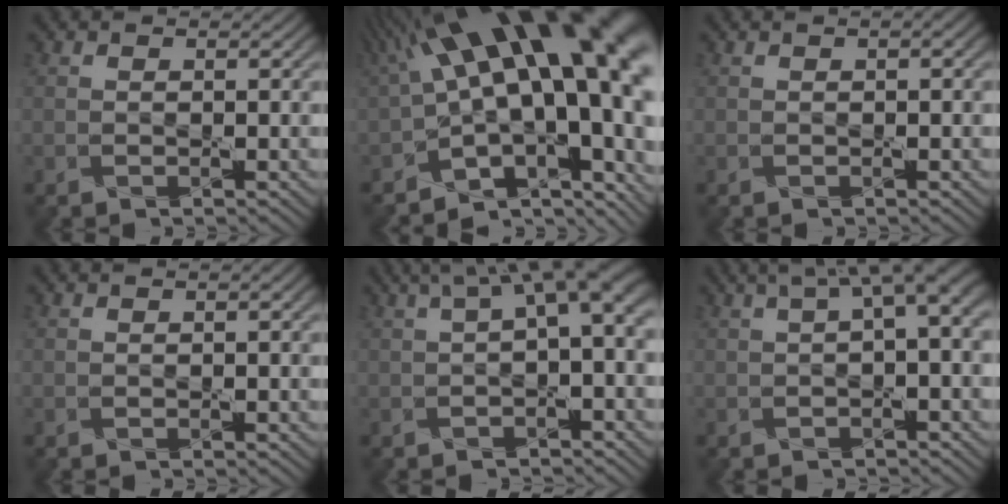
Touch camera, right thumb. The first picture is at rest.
{"total": 21.4, "force": [2.0, 8.9, 19.3], "torque": [-0.262, -0.014, 0.056]}
{"total": 1.1, "force": [0.4, 0.2, 1.1], "torque": [-0.018, 0.006, 0.003]}
{"total": 0.6, "force": [0.2, 0.1, 0.6], "torque": [-0.008, 0.007, 0.004]}
{"total": 6.7, "force": [1.7, 1.9, 6.2], "torque": [-0.090, 0.018, 0.025]}
{"total": 5.7, "force": [1.7, 1.4, 5.2], "torque": [-0.070, 0.019, 0.027]}